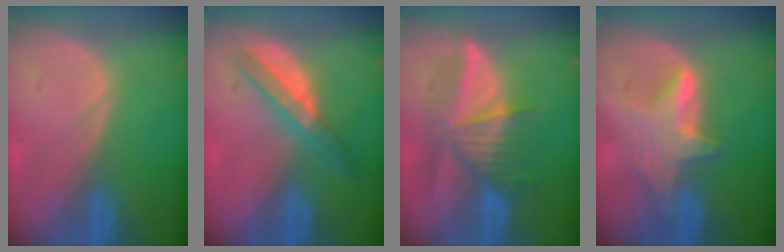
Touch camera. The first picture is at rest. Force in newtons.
{"total": 5.7, "press": 5.3, "slide": 2.1}
{"total": 7.3, "press": 7.2, "slide": 1.2}
{"total": 5.8, "press": 5.8, "slide": 0.8}